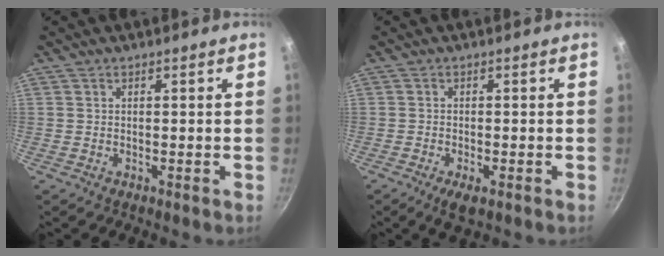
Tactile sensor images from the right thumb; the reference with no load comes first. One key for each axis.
{"total": 3.5, "fx": -1.8, "fy": 1.3, "fz": 2.8, "tx": -0.051, "ty": 0.001, "tz": -0.030}